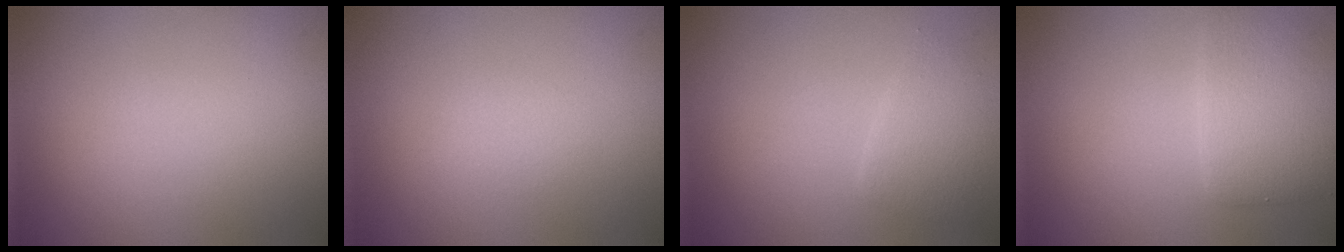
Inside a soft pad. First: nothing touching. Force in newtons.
{"total": 0.6, "press": 0.6, "slide": 0.1}
{"total": 2.3, "press": 2.3, "slide": 0.1}
{"total": 3.7, "press": 3.7, "slide": 0.2}